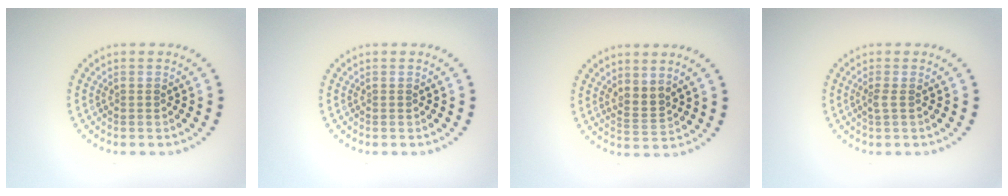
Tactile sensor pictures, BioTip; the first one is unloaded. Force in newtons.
{"total": 0.0}
{"total": 2.0, "press": 1.4, "slide": 1.4}
{"total": 0.9, "press": 0.7, "slide": 0.6}